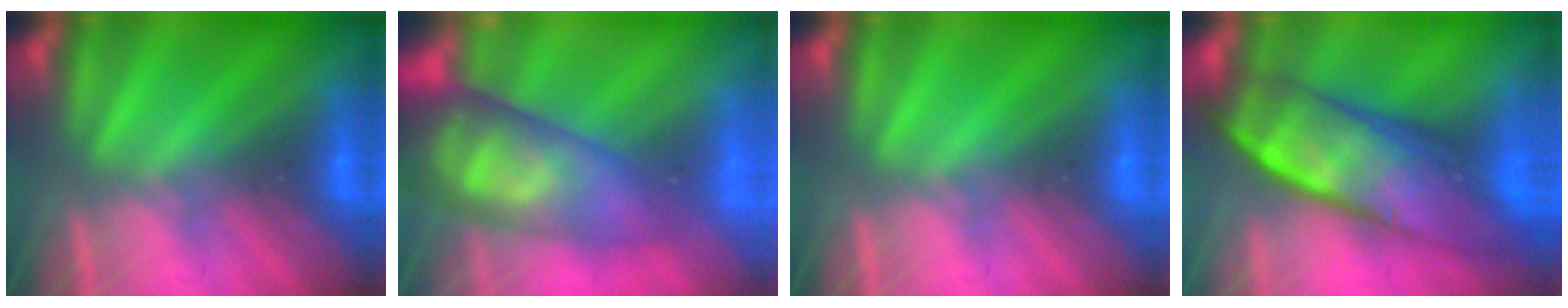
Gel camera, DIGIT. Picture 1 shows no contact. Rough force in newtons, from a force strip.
{"total": 11.2}
{"total": 0.0}
{"total": 10.5}